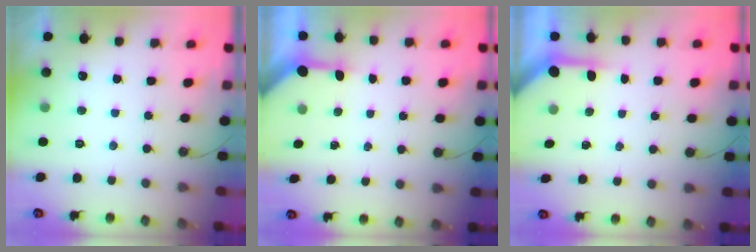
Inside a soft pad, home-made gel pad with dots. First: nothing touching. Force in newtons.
{"total": 3.3, "press": 3.3, "slide": 0.3}
{"total": 3.8, "press": 3.8, "slide": 0.4}